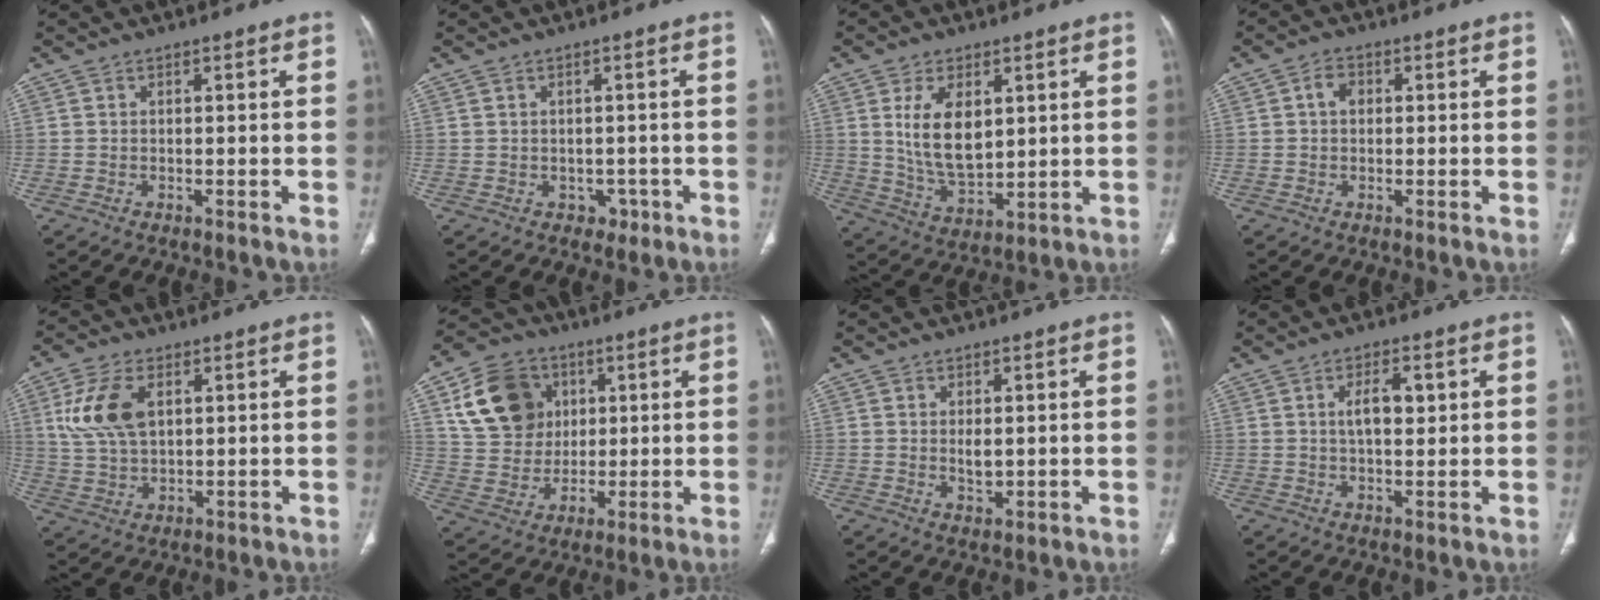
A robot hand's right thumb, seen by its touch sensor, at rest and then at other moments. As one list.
[{"total": 2.7, "force": [-0.7, 2.4, 1.1], "torque": [-0.002, 0.005, -0.002]}, {"total": 11.6, "force": [3.0, 6.5, 9.1], "torque": [-0.148, -0.022, 0.069]}, {"total": 3.0, "force": [0.5, 2.3, 1.9], "torque": [-0.025, 0.012, 0.006]}, {"total": 10.3, "force": [3.2, 6.0, 7.8], "torque": [-0.158, -0.006, 0.065]}, {"total": 16.1, "force": [4.8, 13.3, 7.5], "torque": [-0.110, 0.002, 0.093]}, {"total": 2.5, "force": [0.4, 1.3, 2.1], "torque": [-0.033, -0.009, 0.011]}, {"total": 5.2, "force": [1.4, 2.2, 4.4], "torque": [-0.070, -0.003, 0.023]}]